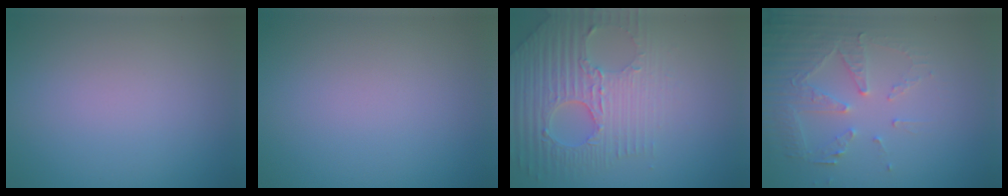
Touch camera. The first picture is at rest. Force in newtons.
{"total": 0.0}
{"total": 7.0, "press": 5.2, "slide": 4.7}
{"total": 5.3, "press": 3.7, "slide": 3.8}